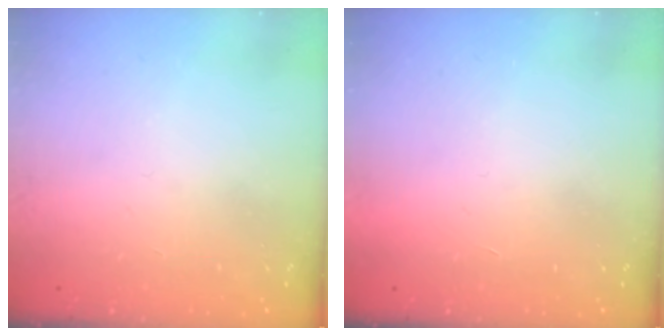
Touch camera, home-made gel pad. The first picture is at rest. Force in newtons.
{"total": 1.5, "press": 1.5, "slide": 0.1}